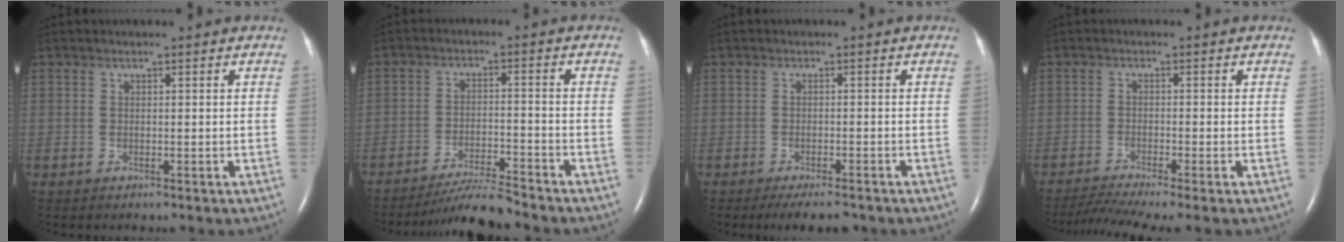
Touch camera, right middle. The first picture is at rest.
{"total": 6.4, "force": [-6.1, -1.1, 1.6], "torque": [-0.028, -0.016, -0.109]}
{"total": 5.4, "force": [-4.4, 1.0, 3.0], "torque": [-0.034, -0.008, -0.065]}
{"total": 6.8, "force": [-5.4, -0.8, 4.1], "torque": [-0.069, -0.015, -0.090]}